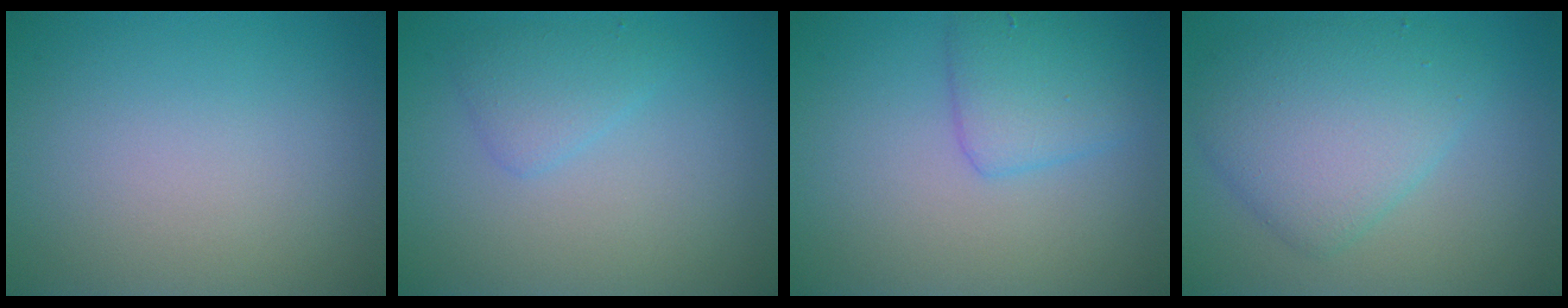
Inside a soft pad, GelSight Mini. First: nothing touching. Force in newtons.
{"total": 1.9, "press": 1.9, "slide": 0.0}
{"total": 3.1, "press": 3.1, "slide": 0.1}
{"total": 5.8, "press": 5.8, "slide": 0.3}